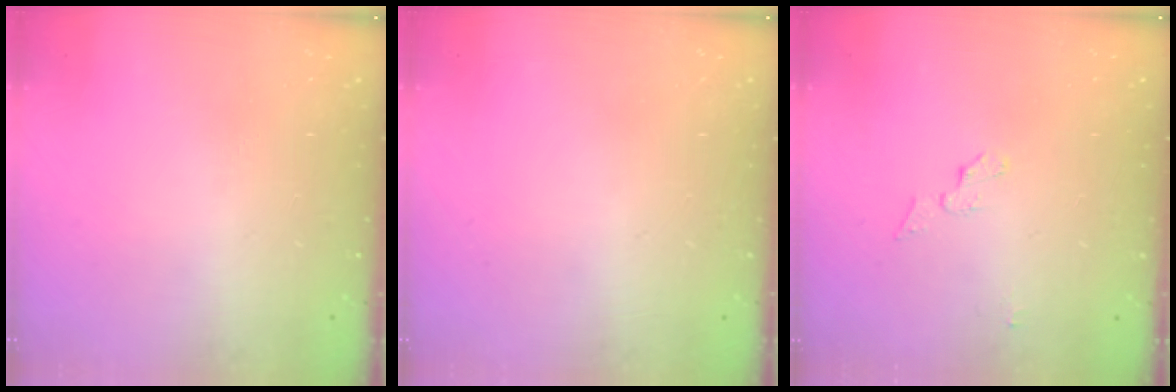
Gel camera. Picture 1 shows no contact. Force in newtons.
{"total": 0.0}
{"total": 3.8, "press": 3.8, "slide": 0.3}